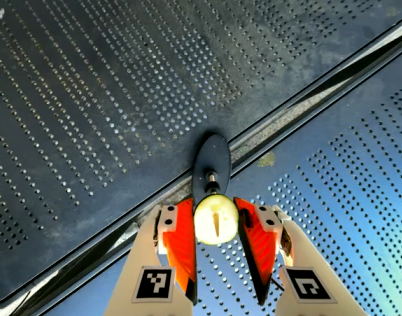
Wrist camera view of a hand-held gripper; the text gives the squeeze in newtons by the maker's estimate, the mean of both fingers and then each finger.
{"total": 8.6, "left": 8.4, "right": 8.9}